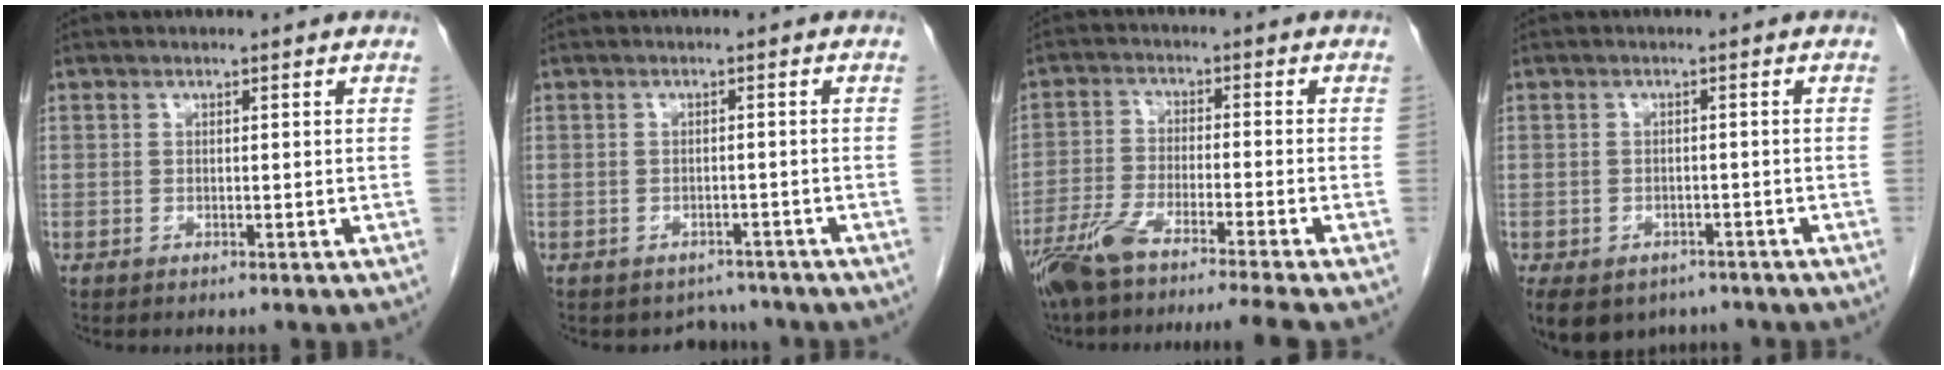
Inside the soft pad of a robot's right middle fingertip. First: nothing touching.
{"total": 3.0, "force": [-2.6, 1.5, -0.4], "torque": [0.006, 0.012, -0.034]}
{"total": 12.2, "force": [-10.0, -1.0, 6.9], "torque": [-0.117, -0.025, -0.166]}
{"total": 14.6, "force": [-8.8, 10.3, 5.5], "torque": [-0.158, -0.003, -0.104]}